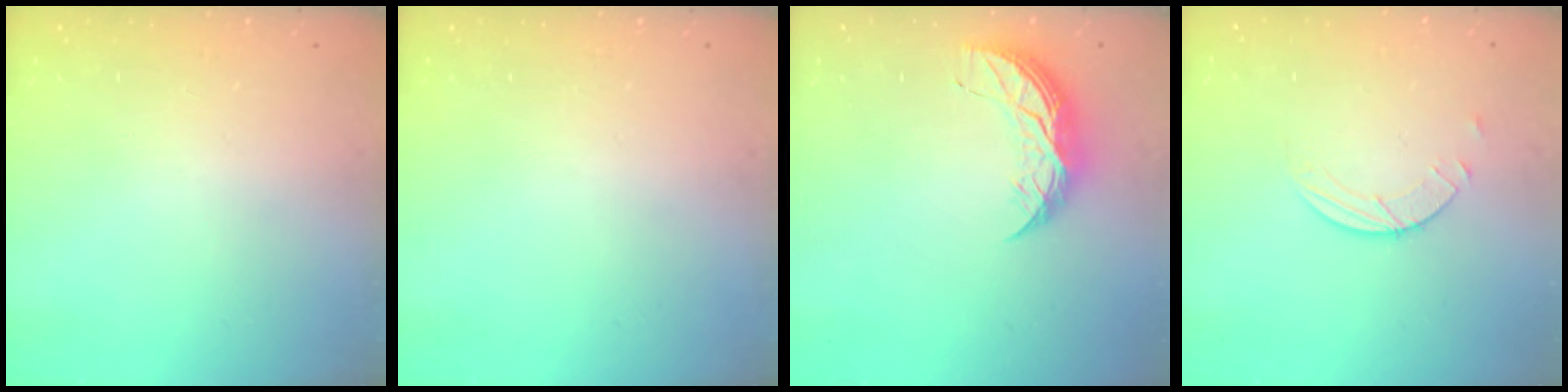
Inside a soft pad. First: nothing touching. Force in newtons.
{"total": 0.0}
{"total": 8.1, "press": 8.0, "slide": 0.5}
{"total": 2.6, "press": 2.6, "slide": 0.3}